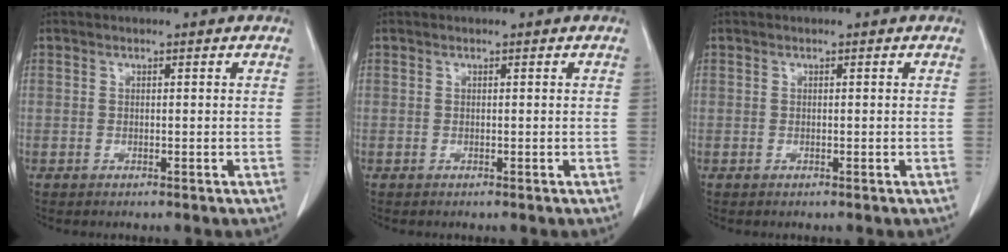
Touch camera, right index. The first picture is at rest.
{"total": 0.0}
{"total": 0.0}